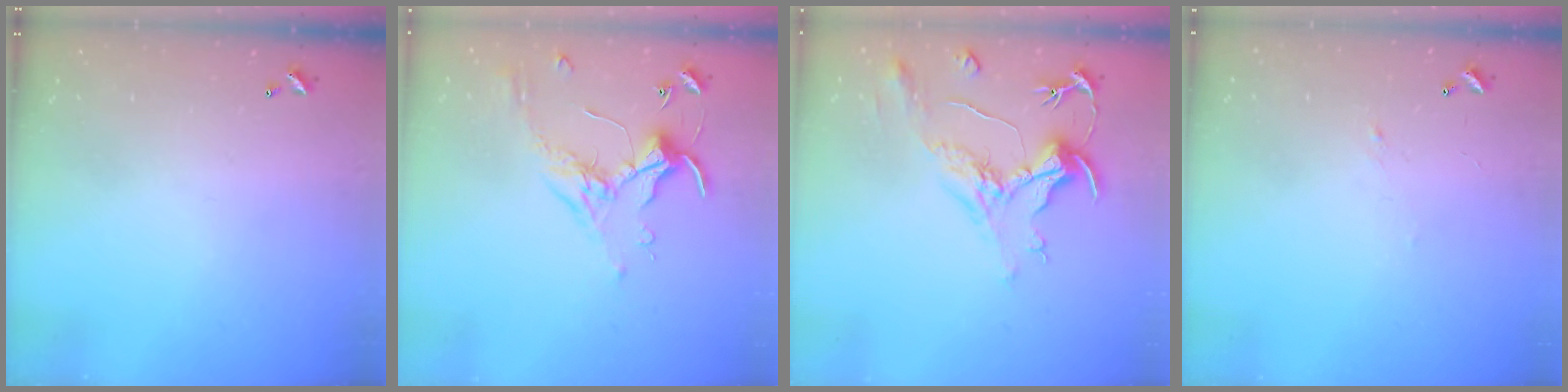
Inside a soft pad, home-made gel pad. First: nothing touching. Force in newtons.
{"total": 0.7, "press": 0.6, "slide": 0.4}
{"total": 2.2, "press": 1.7, "slide": 1.4}
{"total": 2.4, "press": 2.4, "slide": 0.4}